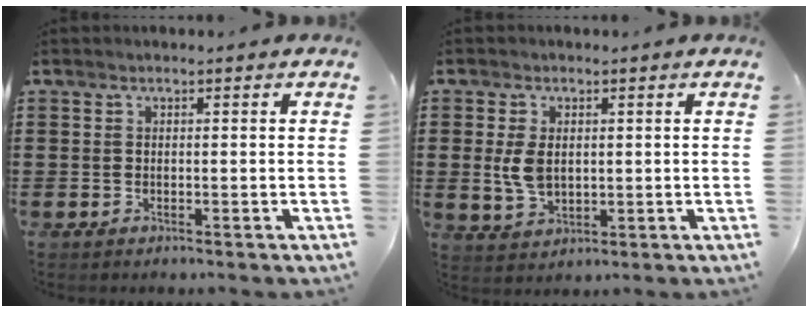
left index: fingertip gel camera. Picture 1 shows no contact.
{"total": 5.1, "force": [0.6, 3.2, 3.9], "torque": [-0.103, 0.001, 0.005]}